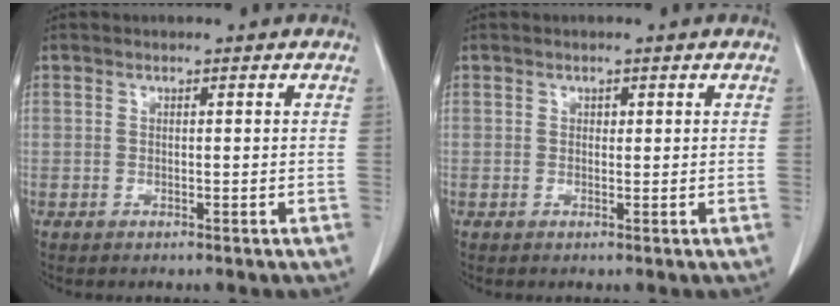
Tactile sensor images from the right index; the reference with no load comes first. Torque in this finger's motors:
{"motor_torque": [0.01, 0.00, 0.00, 0.00]}